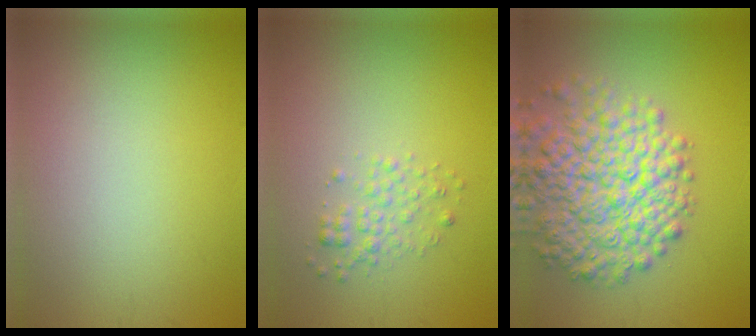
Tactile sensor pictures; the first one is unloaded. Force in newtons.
{"total": 1.8, "press": 1.8, "slide": 0.1}
{"total": 9.0, "press": 9.0, "slide": 0.4}